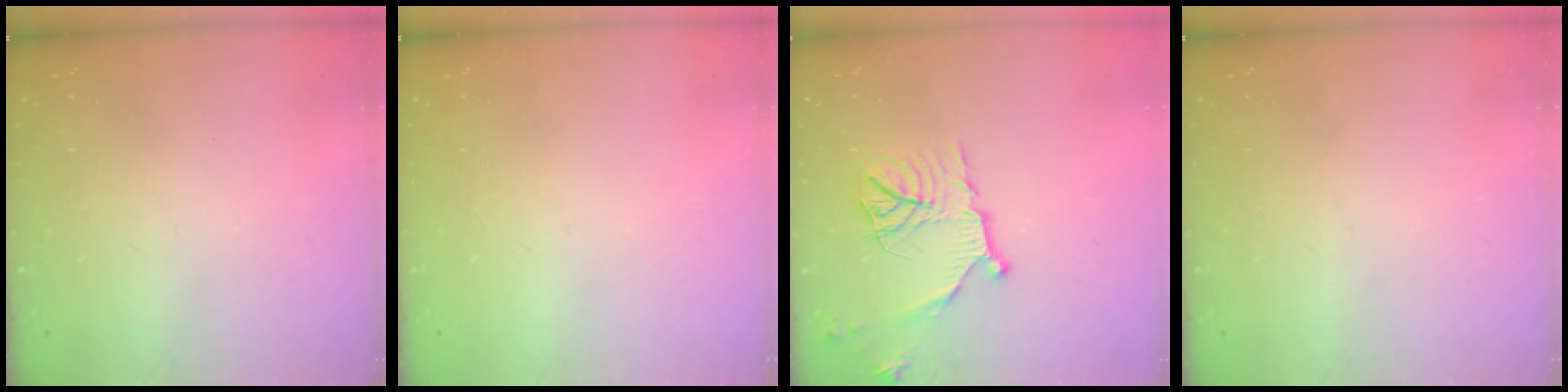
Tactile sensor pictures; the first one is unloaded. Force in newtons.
{"total": 0.0}
{"total": 14.7, "press": 14.7, "slide": 0.2}
{"total": 0.0}